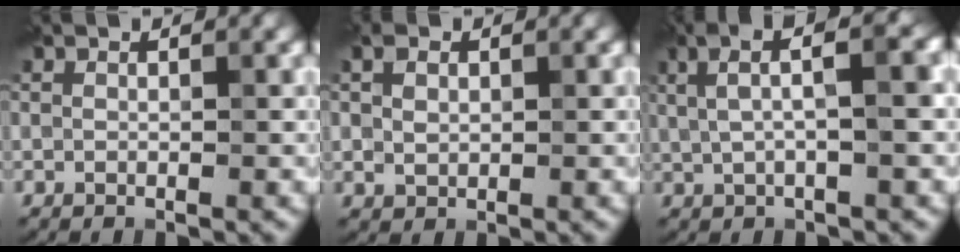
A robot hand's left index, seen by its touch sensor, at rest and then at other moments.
{"total": 2.3, "force": [0.5, 1.7, 1.5], "torque": [-0.032, 0.001, 0.010]}
{"total": 6.1, "force": [1.9, 1.7, 5.5], "torque": [-0.086, 0.019, 0.025]}